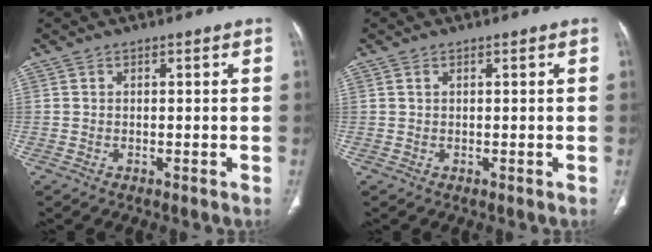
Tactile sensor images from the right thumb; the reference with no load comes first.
{"total": 0.5, "force": [0.3, 0.3, 0.3], "torque": [-0.008, 0.003, 0.006]}